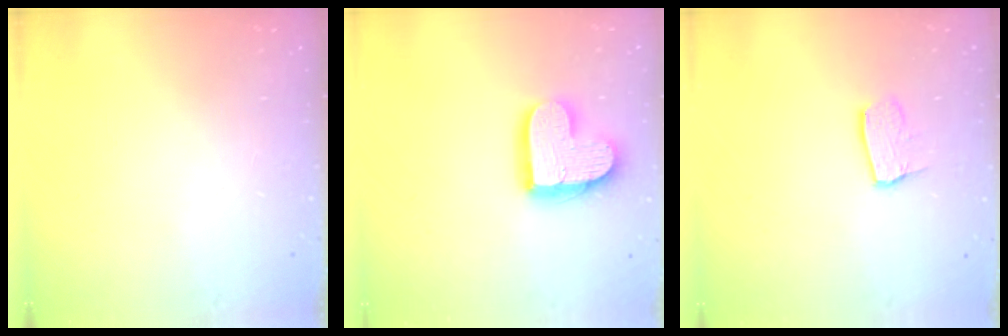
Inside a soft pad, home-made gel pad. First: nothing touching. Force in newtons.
{"total": 14.5, "press": 14.4, "slide": 1.3}
{"total": 6.8, "press": 6.8, "slide": 0.5}